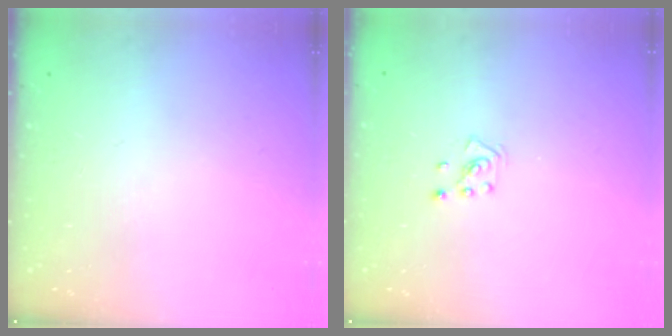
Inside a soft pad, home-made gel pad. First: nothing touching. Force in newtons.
{"total": 2.1, "press": 2.0, "slide": 0.3}